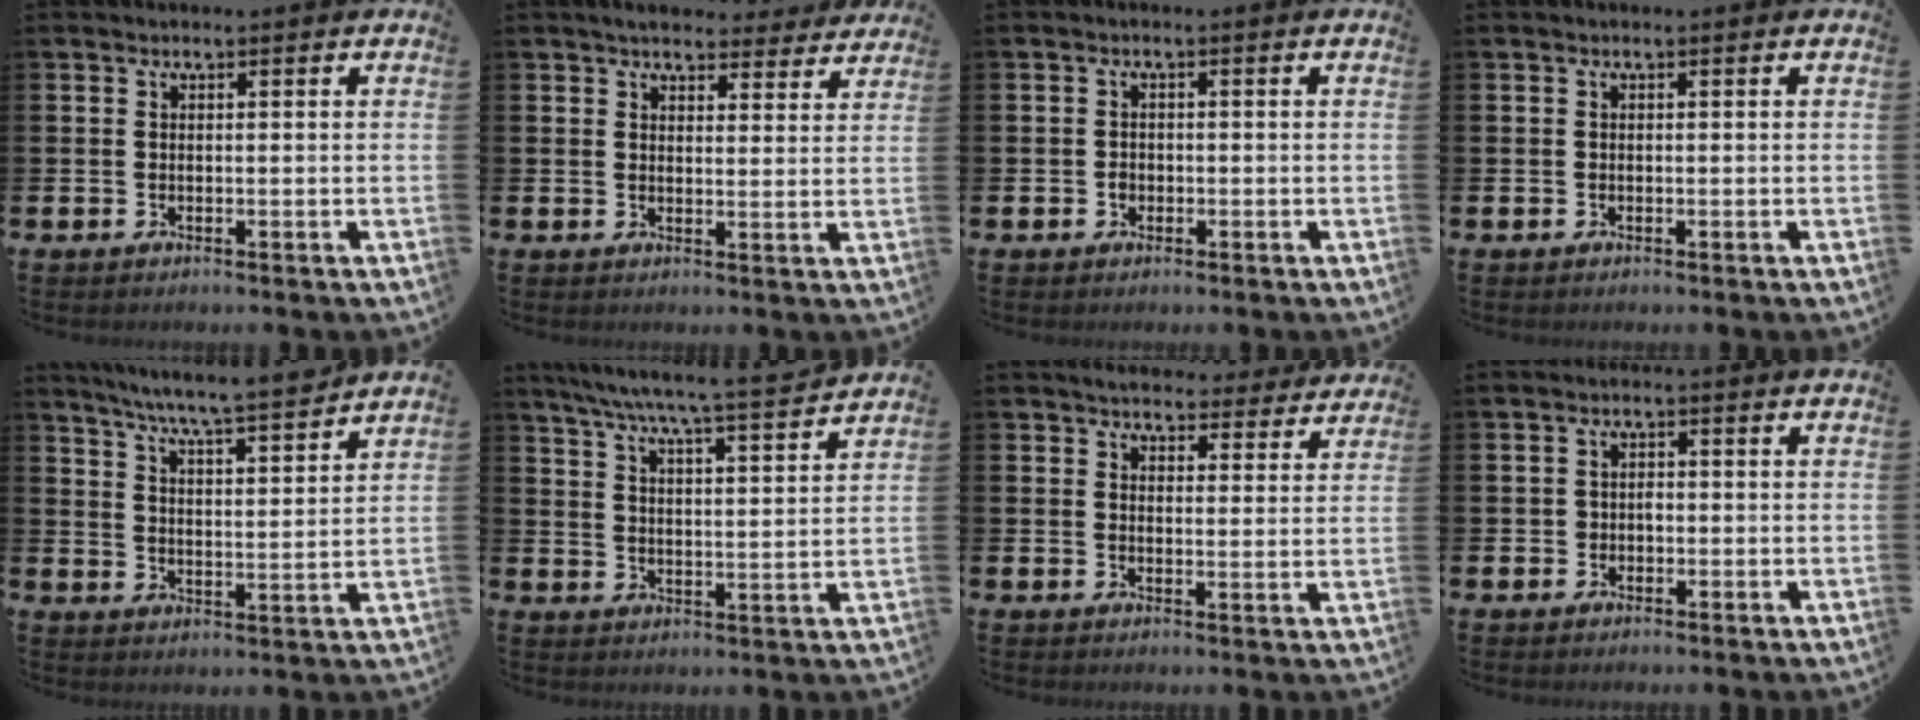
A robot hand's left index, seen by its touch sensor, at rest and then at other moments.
{"total": 4.3, "force": [4.0, 1.3, 0.5], "torque": [-0.011, -0.021, 0.070]}
{"total": 1.1, "force": [-0.4, 1.0, 0.3], "torque": [0.005, 0.001, -0.012]}
{"total": 0.0}
{"total": 7.3, "force": [7.0, -0.4, 2.3], "torque": [-0.057, -0.052, 0.118]}
{"total": 7.2, "force": [6.7, -0.2, 2.7], "torque": [-0.064, -0.048, 0.113]}
{"total": 4.3, "force": [4.2, 1.1, 0.2], "torque": [-0.008, -0.027, 0.073]}
{"total": 1.6, "force": [-0.3, 1.4, 0.7], "torque": [-0.002, 0.002, -0.012]}